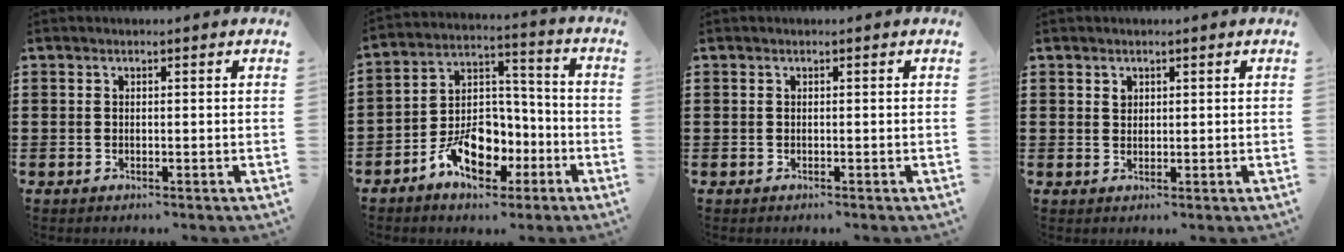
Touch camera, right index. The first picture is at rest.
{"total": 10.5, "force": [-5.3, 6.9, 6.0], "torque": [-0.112, 0.022, -0.092]}
{"total": 0.0}
{"total": 1.1, "force": [0.7, 0.8, 0.3], "torque": [-0.009, 0.002, 0.014]}